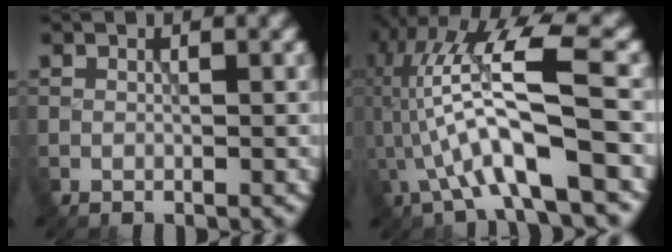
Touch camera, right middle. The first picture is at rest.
{"total": 9.8, "force": [-1.9, 2.0, 9.4], "torque": [-0.188, 0.021, -0.037]}